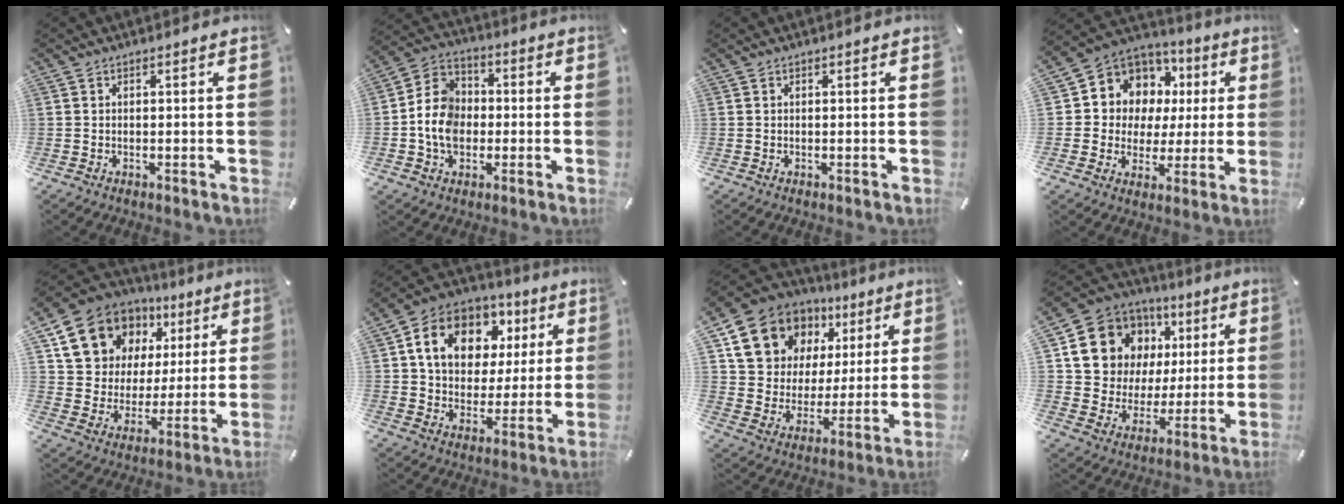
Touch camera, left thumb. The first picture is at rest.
{"total": 9.9, "force": [-1.8, 8.2, 5.3], "torque": [-0.132, 0.026, -0.032]}
{"total": 0.0}
{"total": 9.5, "force": [3.2, 8.8, 1.2], "torque": [-0.043, -0.032, 0.068]}
{"total": 15.1, "force": [7.8, 11.8, 5.1], "torque": [-0.102, -0.038, 0.150]}
{"total": 14.0, "force": [5.2, 11.2, 6.7], "torque": [-0.119, -0.009, 0.100]}
{"total": 15.0, "force": [7.7, 11.8, 5.1], "torque": [-0.103, -0.036, 0.147]}
{"total": 13.4, "force": [5.2, 11.8, 3.6], "torque": [-0.066, -0.032, 0.112]}